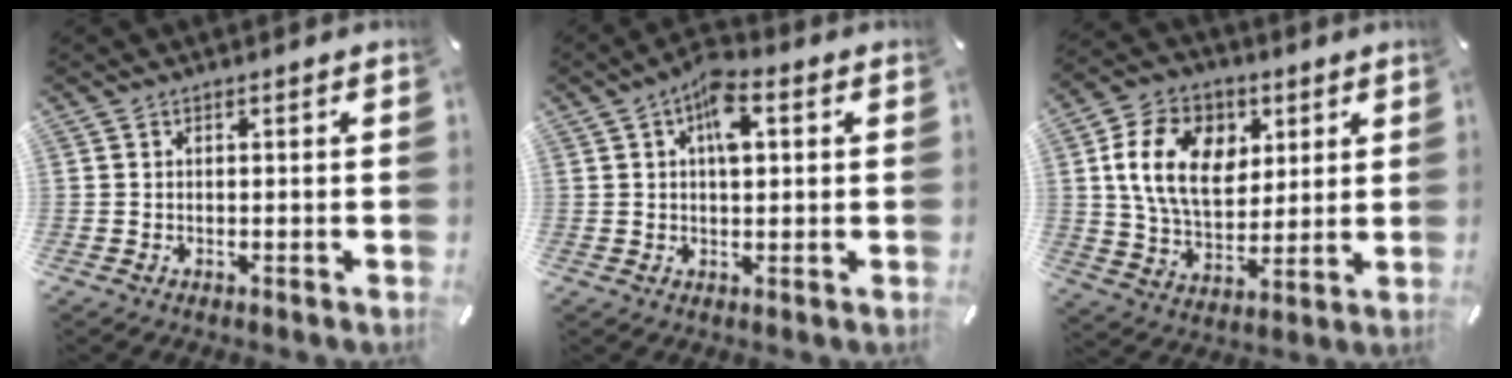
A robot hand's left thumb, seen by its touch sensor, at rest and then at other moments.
{"total": 7.4, "force": [2.3, 3.7, 6.0], "torque": [-0.099, 0.003, 0.036]}
{"total": 15.2, "force": [4.5, 11.2, 9.4], "torque": [-0.172, 0.006, 0.083]}